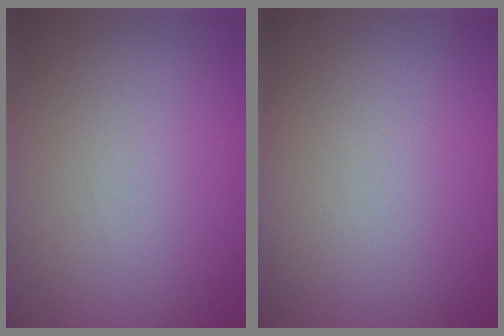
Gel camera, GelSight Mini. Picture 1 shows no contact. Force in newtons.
{"total": 0.0}